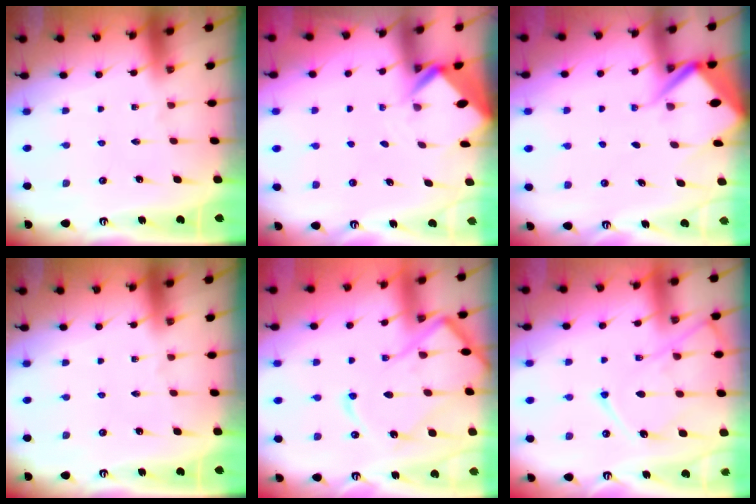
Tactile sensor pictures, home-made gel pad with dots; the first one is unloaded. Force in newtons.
{"total": 3.2, "press": 3.2, "slide": 0.2}
{"total": 6.0, "press": 6.0, "slide": 0.7}
{"total": 0.0}
{"total": 14.0, "press": 14.0, "slide": 1.5}
{"total": 12.7, "press": 12.6, "slide": 1.5}